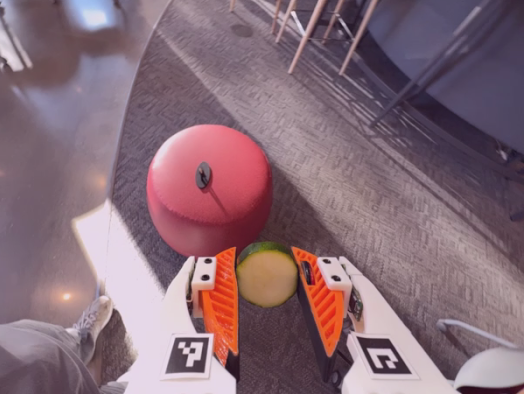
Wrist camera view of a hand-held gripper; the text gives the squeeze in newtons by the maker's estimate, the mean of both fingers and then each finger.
{"total": 13.2, "left": 13.2, "right": 13.2}